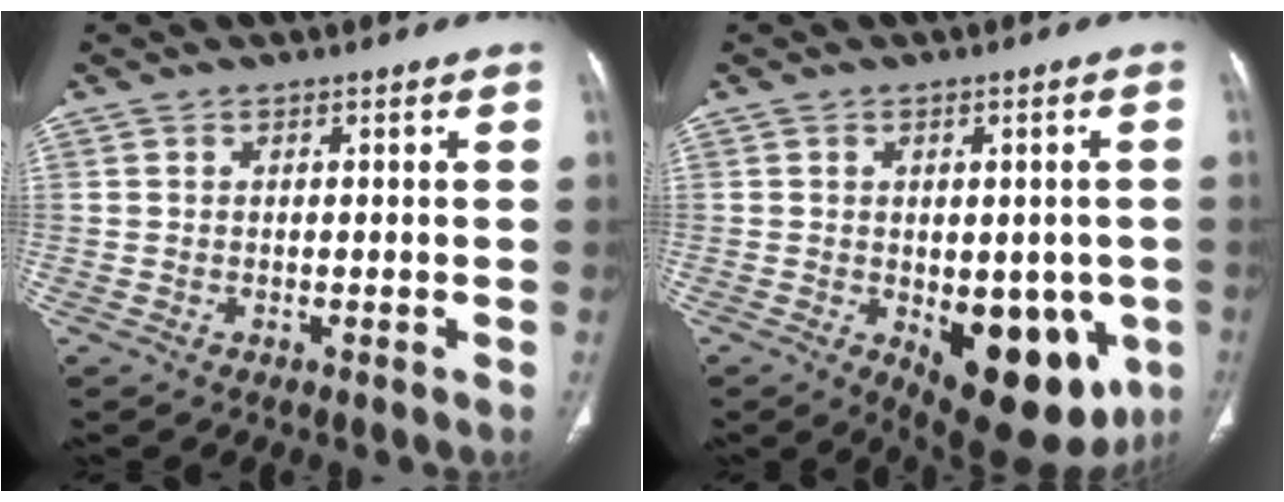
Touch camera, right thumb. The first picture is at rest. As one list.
[{"total": 17.1, "force": [-5.2, 8.7, 13.7], "torque": [-0.133, -0.006, -0.046]}]